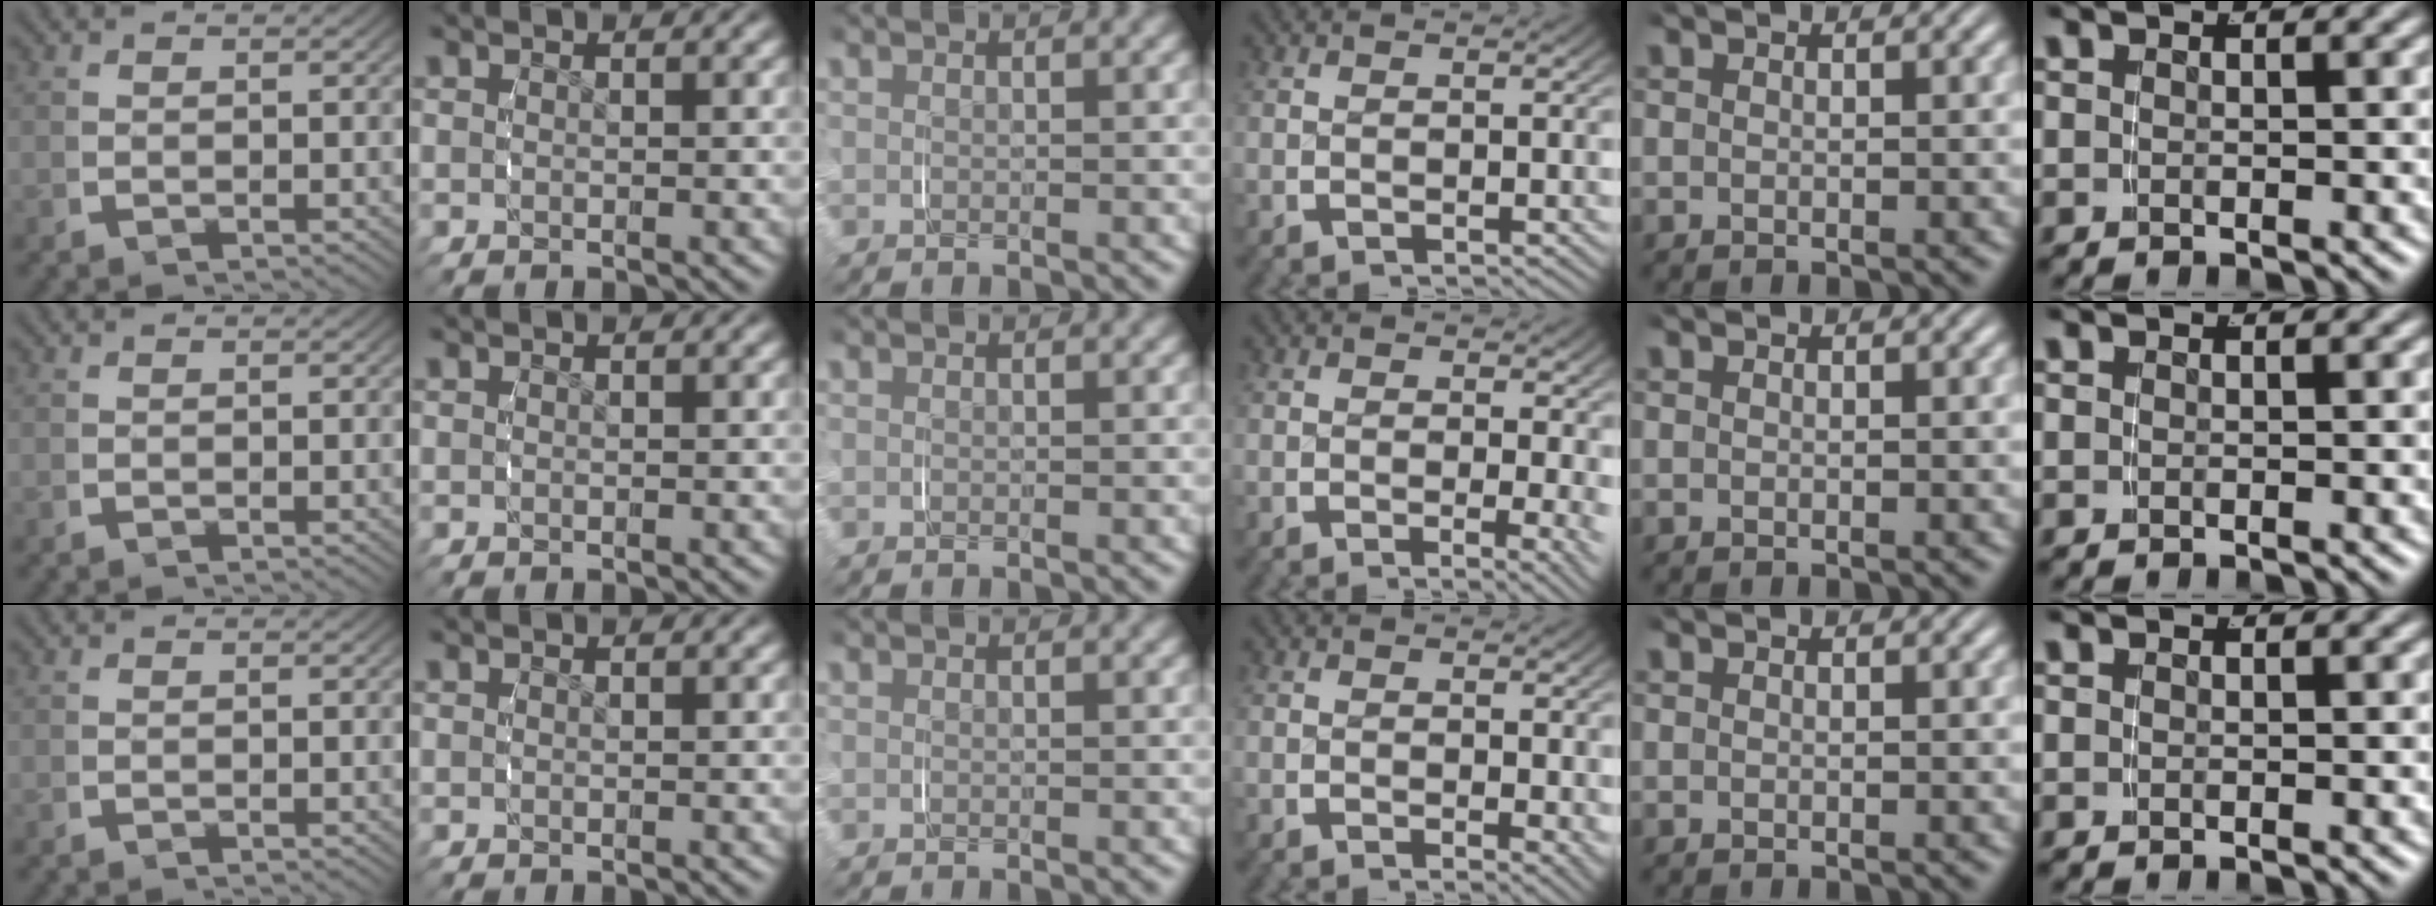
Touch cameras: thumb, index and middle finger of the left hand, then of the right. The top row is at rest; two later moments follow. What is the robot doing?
{"motion": "grasp_and_lifting", "object": "jewelry box"}